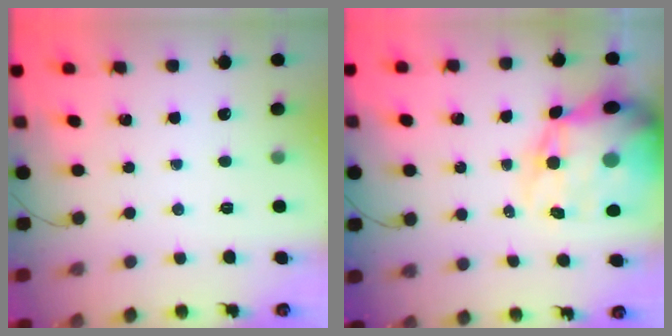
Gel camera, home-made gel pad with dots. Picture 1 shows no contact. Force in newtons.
{"total": 17.3, "press": 16.7, "slide": 4.4}